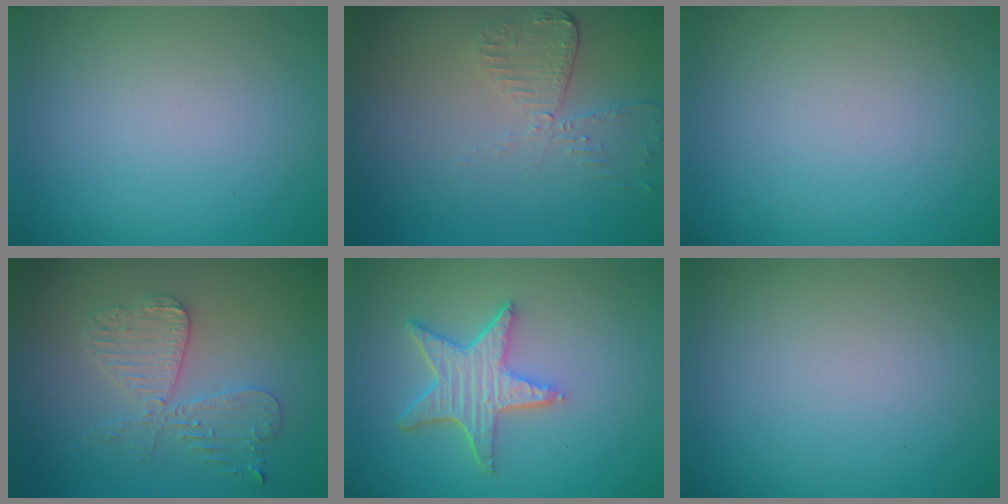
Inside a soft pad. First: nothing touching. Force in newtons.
{"total": 2.7, "press": 2.4, "slide": 1.2}
{"total": 0.0}
{"total": 4.3, "press": 3.7, "slide": 2.2}
{"total": 5.1, "press": 4.1, "slide": 3.1}
{"total": 0.0}